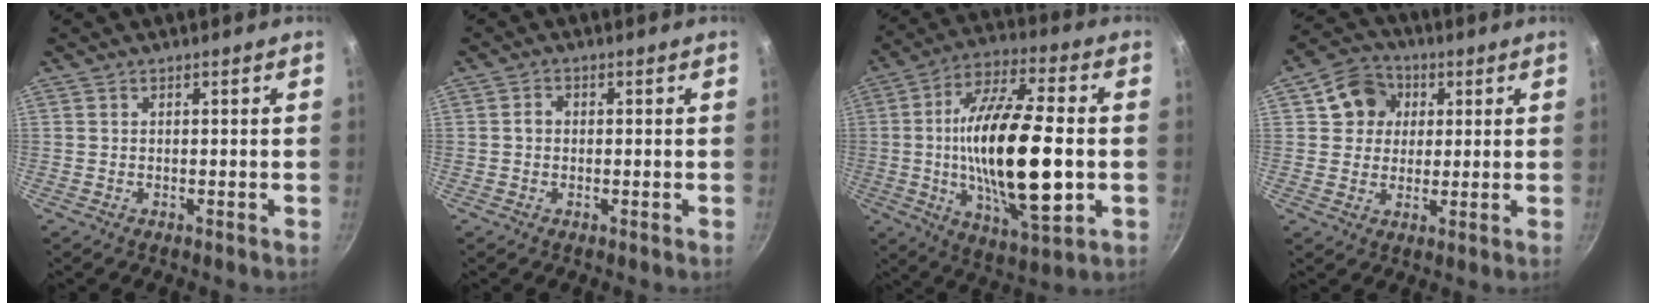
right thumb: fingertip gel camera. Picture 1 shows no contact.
{"total": 1.7, "force": [-0.1, 1.5, 0.9], "torque": [-0.012, 0.009, -0.003]}
{"total": 24.1, "force": [-1.7, 8.8, 22.4], "torque": [-0.400, 0.009, -0.034]}
{"total": 8.6, "force": [2.4, 7.6, 3.2], "torque": [-0.019, 0.011, 0.030]}